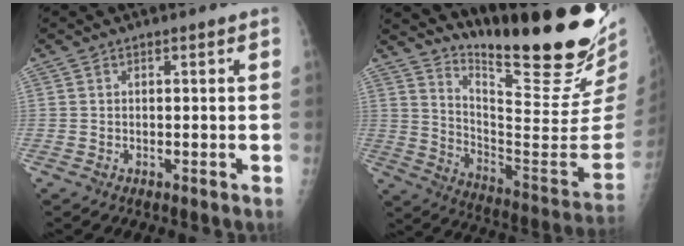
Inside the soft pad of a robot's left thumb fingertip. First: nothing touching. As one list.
[{"total": 27.7, "force": [22.1, 3.9, 16.2], "torque": [-0.222, -0.169, 0.319]}]